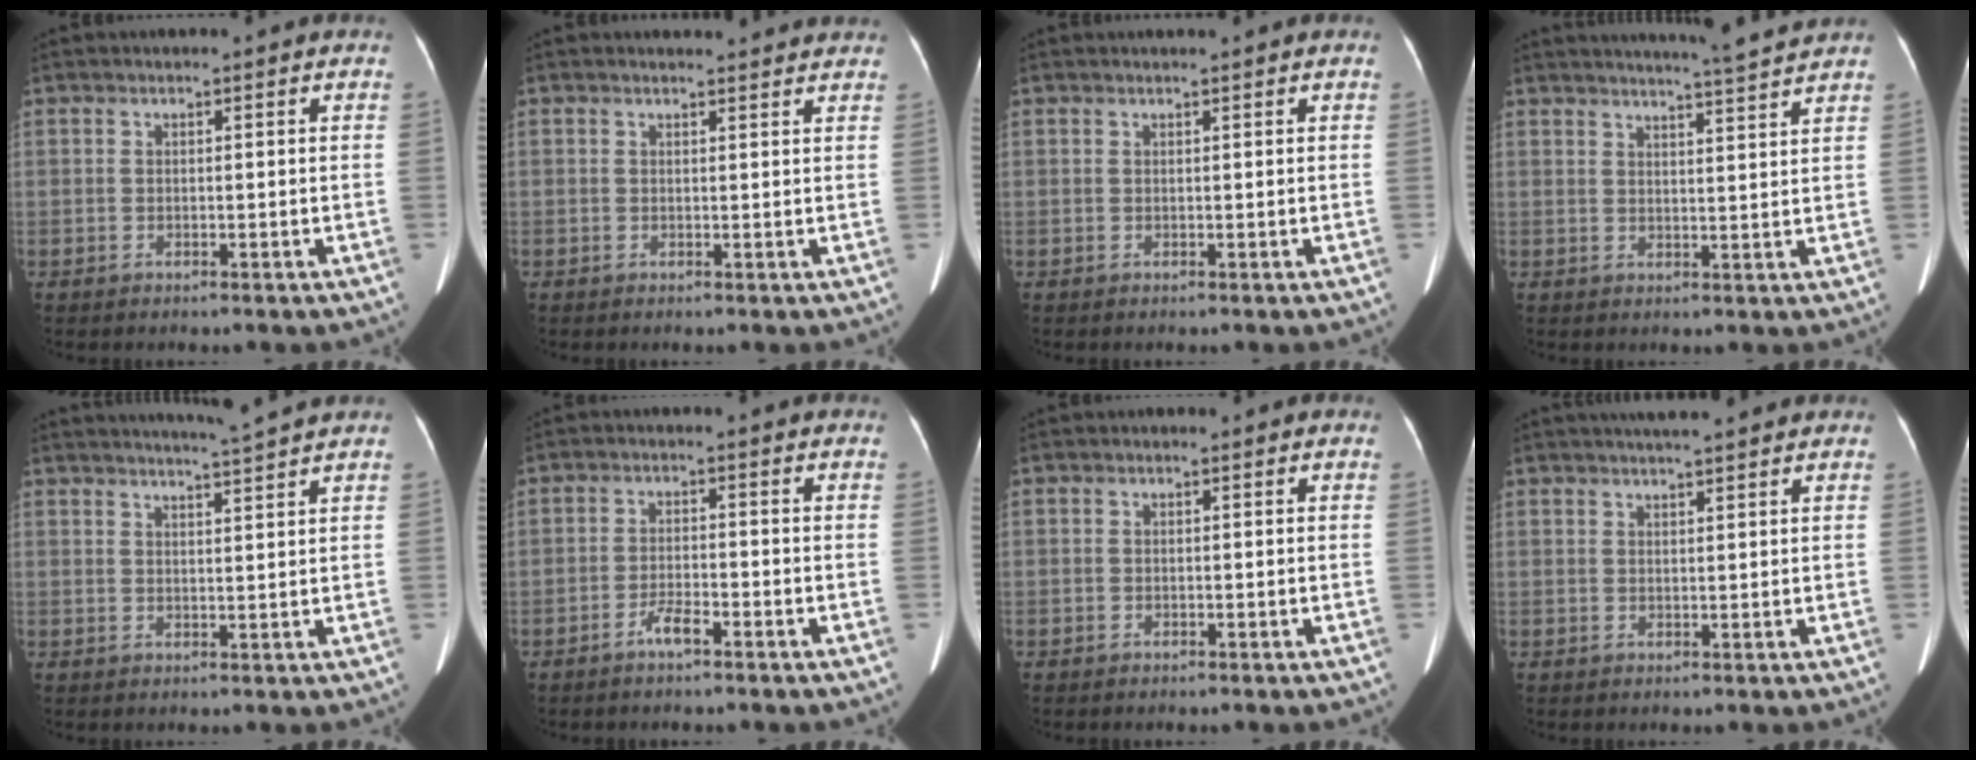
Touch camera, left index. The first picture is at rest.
{"total": 3.5, "force": [3.3, 1.0, 0.4], "torque": [-0.005, 0.018, 0.028]}
{"total": 1.5, "force": [1.3, -0.1, 0.6], "torque": [-0.006, 0.018, 0.024]}
{"total": 8.6, "force": [8.1, -1.5, 2.7], "torque": [-0.045, -0.004, 0.103]}
{"total": 5.6, "force": [5.0, -1.6, 1.7], "torque": [-0.030, -0.001, 0.071]}
{"total": 3.0, "force": [-2.2, 0.5, 1.9], "torque": [-0.039, -0.001, -0.041]}
{"total": 0.8, "force": [-0.6, 0.5, 0.0], "torque": [-0.002, 0.003, -0.012]}
{"total": 6.3, "force": [5.4, 0.7, 3.1], "torque": [-0.045, 0.025, 0.077]}